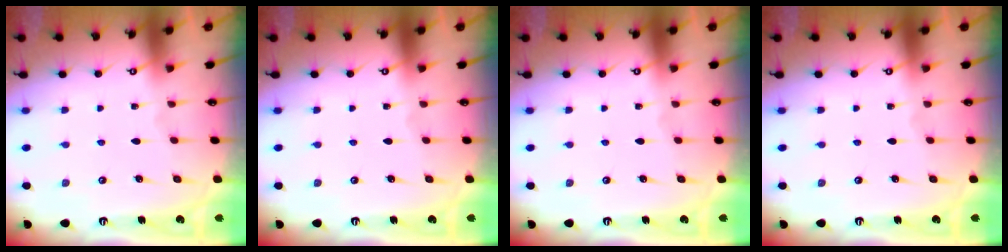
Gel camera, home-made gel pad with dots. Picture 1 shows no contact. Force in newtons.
{"total": 0.0}
{"total": 0.0}
{"total": 0.0}